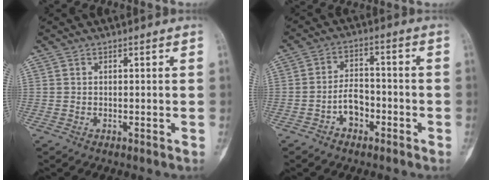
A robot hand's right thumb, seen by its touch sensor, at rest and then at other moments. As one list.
[{"total": 5.8, "force": [-2.7, 3.8, 3.4], "torque": [-0.044, 0.031, -0.053]}]